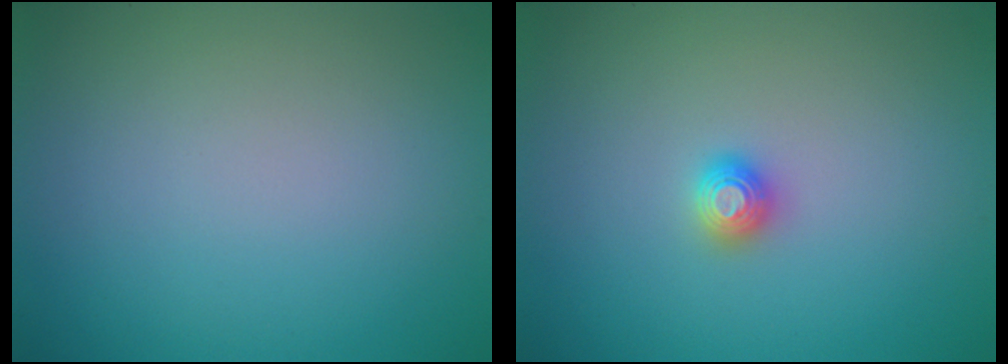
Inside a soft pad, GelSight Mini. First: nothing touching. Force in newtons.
{"total": 1.1, "press": 1.1, "slide": 0.0}